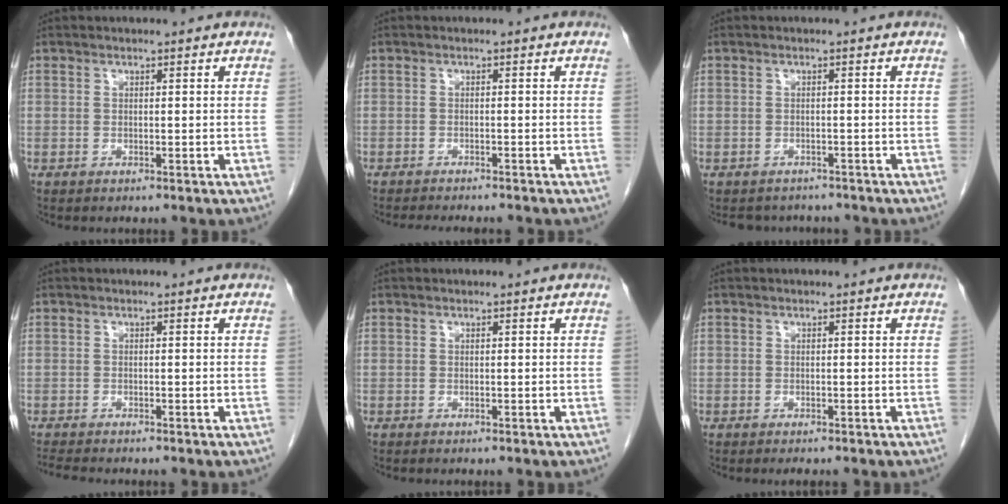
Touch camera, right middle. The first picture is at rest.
{"total": 7.4, "force": [-6.6, 1.2, 3.0], "torque": [-0.034, -0.008, -0.089]}
{"total": 4.2, "force": [-3.8, 1.8, 0.1], "torque": [0.001, 0.003, -0.048]}
{"total": 2.2, "force": [-2.1, -0.1, 0.7], "torque": [-0.016, -0.009, -0.037]}
{"total": 0.0}
{"total": 1.1, "force": [-1.0, 0.3, 0.4], "torque": [-0.006, -0.002, -0.012]}